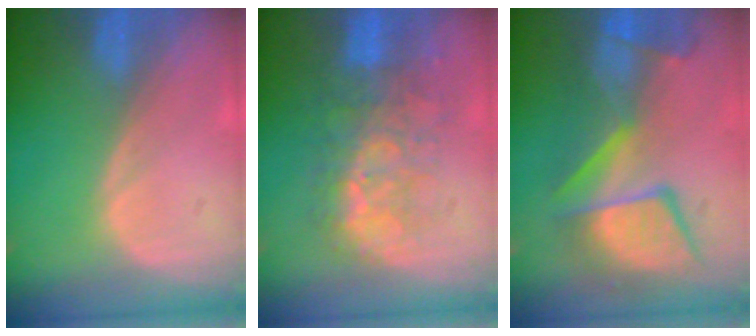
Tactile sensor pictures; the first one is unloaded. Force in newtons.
{"total": 9.9, "press": 8.5, "slide": 5.1}
{"total": 11.0, "press": 10.3, "slide": 3.8}